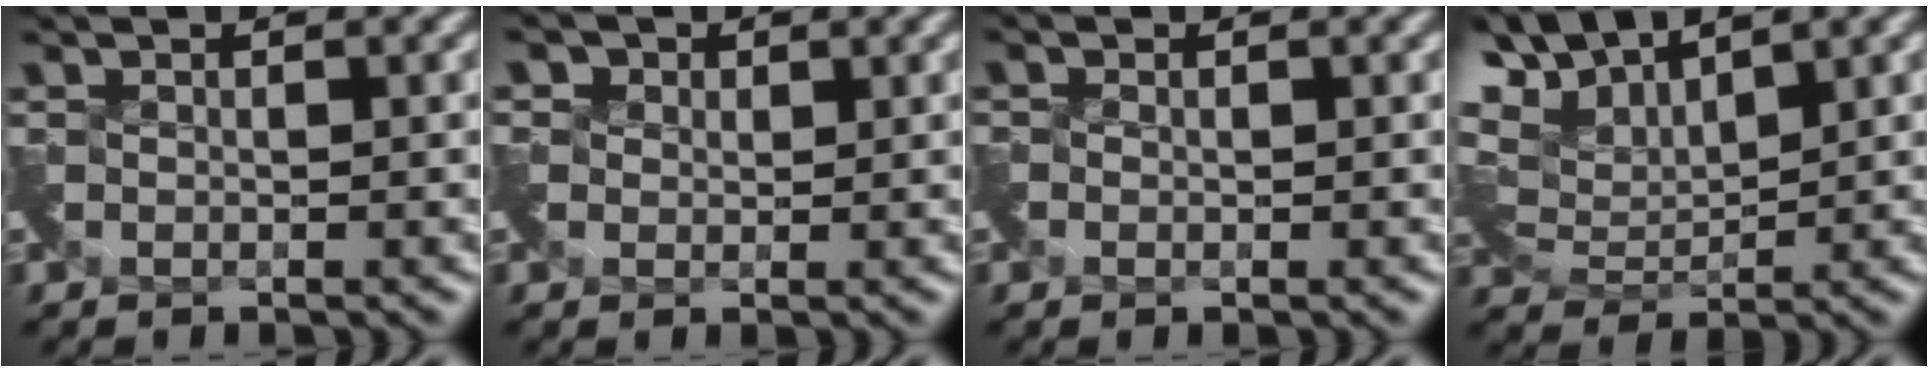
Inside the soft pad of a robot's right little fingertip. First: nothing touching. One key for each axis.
{"total": 1.4, "fx": 0.3, "fy": 1.1, "fz": -0.7, "tx": 0.013, "ty": 0.005, "tz": 0.007}
{"total": 0.0}
{"total": 6.1, "fx": 5.3, "fy": 1.6, "fz": 2.6, "tx": -0.068, "ty": 0.015, "tz": 0.093}